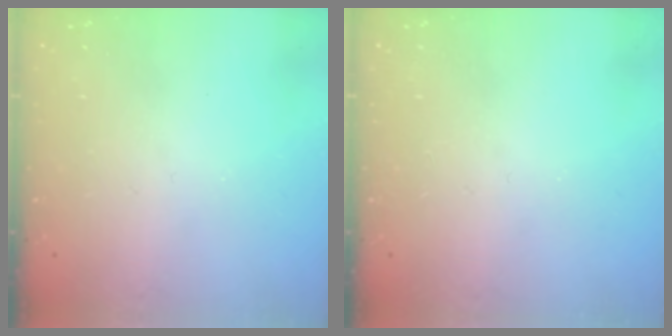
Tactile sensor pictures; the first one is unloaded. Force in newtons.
{"total": 0.0}